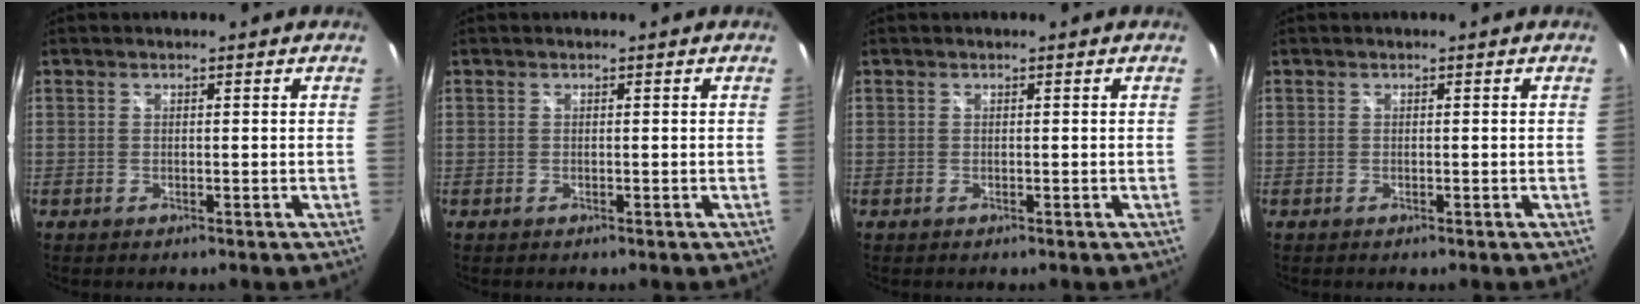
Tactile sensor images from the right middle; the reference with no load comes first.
{"total": 0.0}
{"total": 0.0}
{"total": 0.0}